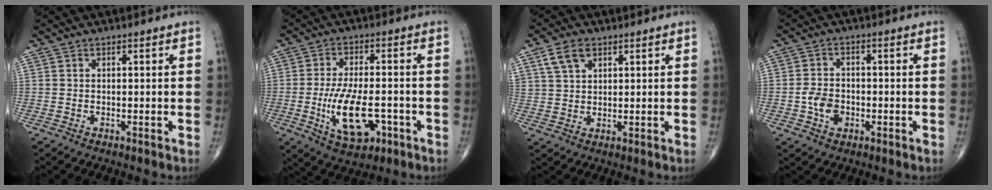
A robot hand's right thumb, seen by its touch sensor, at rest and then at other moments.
{"total": 12.3, "force": [-3.6, 5.8, 10.2], "torque": [-0.171, 0.007, -0.052]}
{"total": 5.6, "force": [3.0, 3.4, 3.3], "torque": [-0.055, -0.007, 0.062]}
{"total": 5.1, "force": [-1.4, 3.8, 3.2], "torque": [-0.047, 0.008, -0.027]}